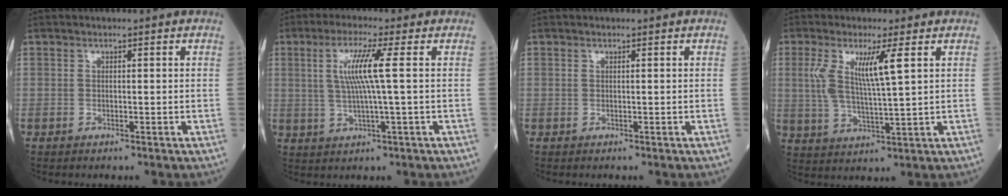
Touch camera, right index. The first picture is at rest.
{"total": 7.0, "force": [1.4, -0.8, 6.8], "torque": [-0.136, 0.004, 0.029]}
{"total": 0.0}
{"total": 7.8, "force": [2.5, 0.4, 7.4], "torque": [-0.155, 0.001, 0.051]}